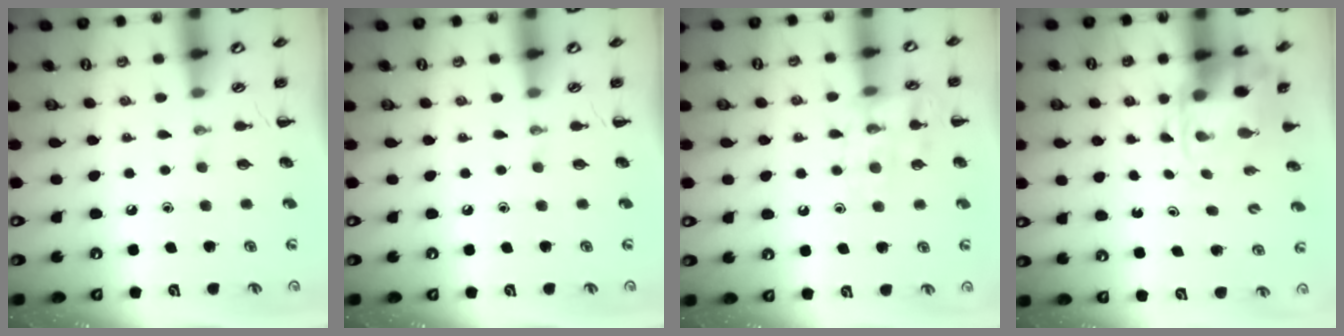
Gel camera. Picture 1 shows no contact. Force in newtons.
{"total": 0.0}
{"total": 12.6, "press": 12.6, "slide": 0.9}
{"total": 3.6, "press": 3.5, "slide": 0.8}